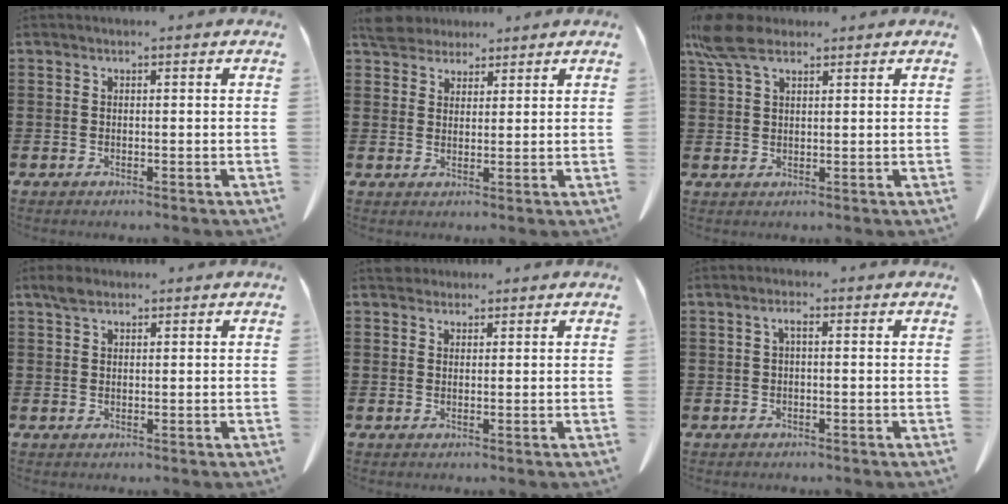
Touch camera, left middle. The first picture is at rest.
{"total": 4.3, "force": [3.9, 1.5, 0.7], "torque": [-0.022, -0.004, 0.076]}
{"total": 6.4, "force": [4.0, 2.6, 4.3], "torque": [-0.109, -0.003, 0.072]}
{"total": 2.0, "force": [1.4, 0.9, 1.1], "torque": [-0.027, 0.004, 0.026]}
{"total": 2.1, "force": [1.7, 1.0, 0.4], "torque": [-0.006, 0.001, 0.033]}
{"total": 1.6, "force": [-0.2, 0.3, 1.5], "torque": [-0.030, 0.002, -0.005]}